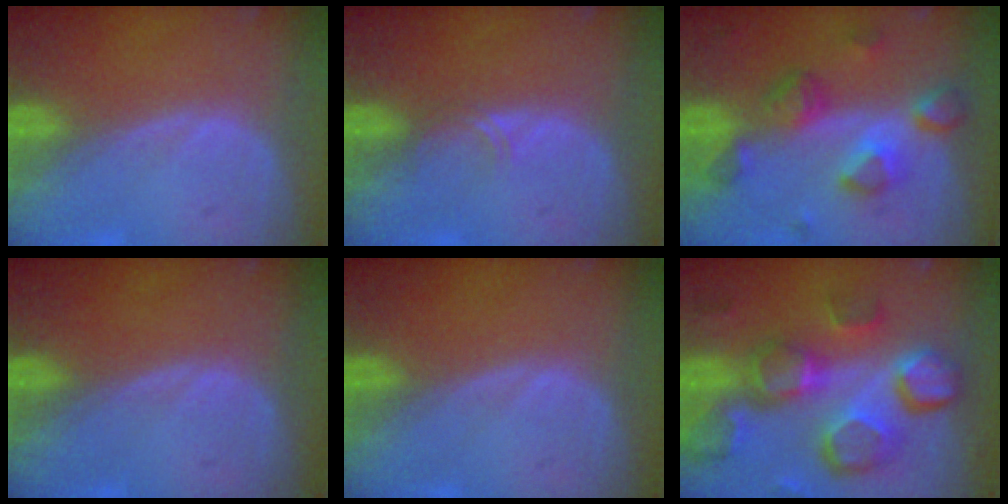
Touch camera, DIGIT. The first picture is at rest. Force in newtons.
{"total": 1.4, "press": 1.1, "slide": 0.9}
{"total": 7.9, "press": 7.1, "slide": 3.5}
{"total": 0.0}
{"total": 0.0}
{"total": 13.0, "press": 11.3, "slide": 6.5}